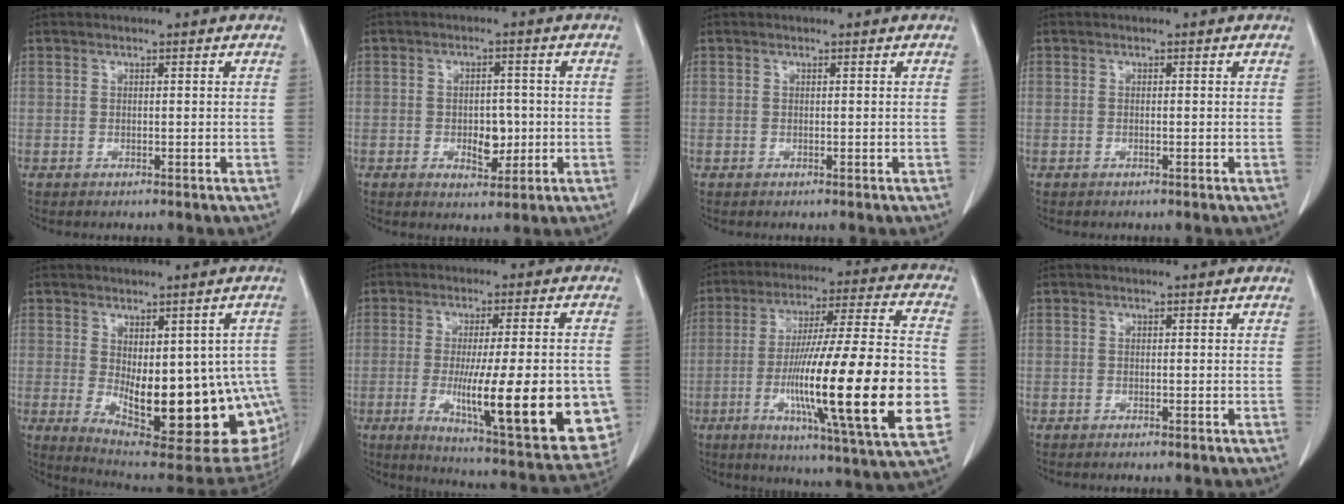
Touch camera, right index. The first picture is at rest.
{"total": 4.4, "force": [-0.7, 2.5, 3.6], "torque": [-0.046, 0.002, -0.004]}
{"total": 0.0}
{"total": 0.0}
{"total": 21.2, "force": [-4.7, 8.7, 18.7], "torque": [-0.170, -0.008, -0.038]}
{"total": 22.3, "force": [-4.6, 3.3, 21.6], "torque": [-0.257, -0.033, -0.052]}
{"total": 27.0, "force": [-5.5, 1.5, 26.4], "torque": [-0.396, -0.019, -0.091]}
{"total": 0.9, "force": [-0.8, 0.0, 0.5], "torque": [-0.010, -0.001, -0.010]}